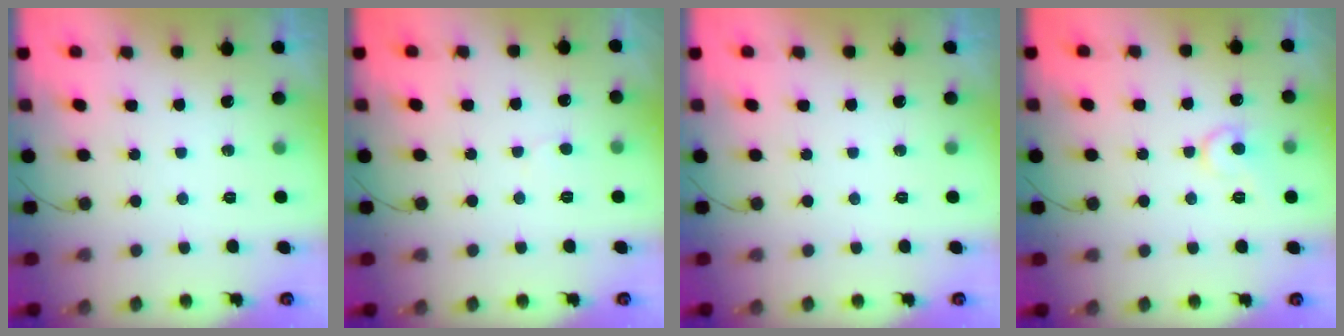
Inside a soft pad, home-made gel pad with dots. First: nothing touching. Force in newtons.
{"total": 3.5, "press": 3.5, "slide": 0.4}
{"total": 0.0}
{"total": 8.9, "press": 8.9, "slide": 0.8}